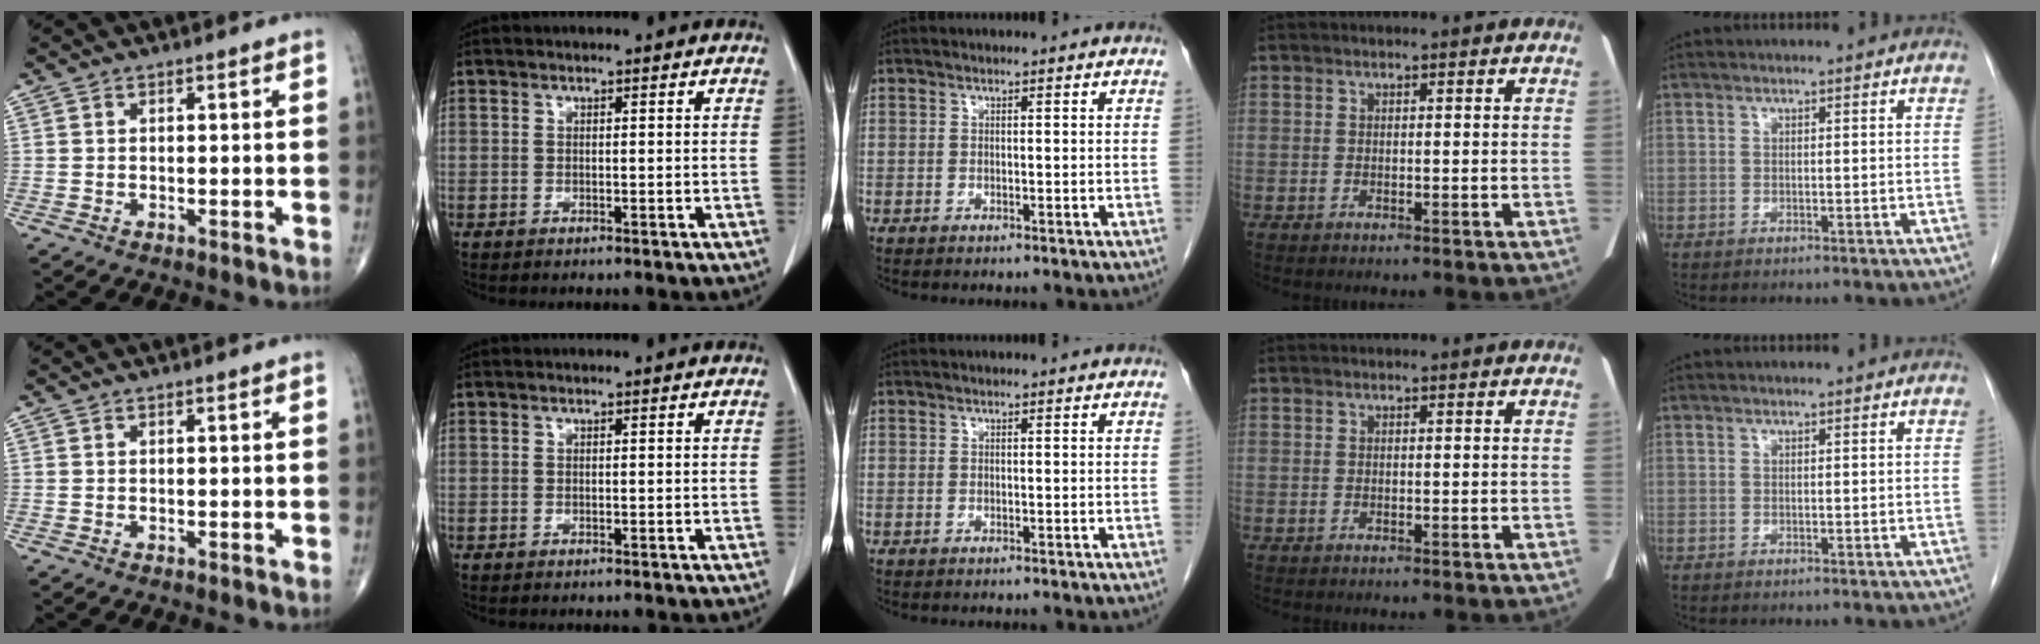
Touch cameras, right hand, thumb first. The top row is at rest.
{}